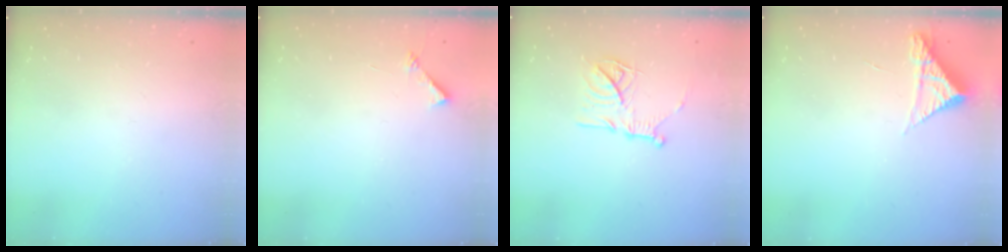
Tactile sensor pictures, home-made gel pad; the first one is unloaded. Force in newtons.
{"total": 5.6, "press": 5.5, "slide": 0.6}
{"total": 14.9, "press": 14.8, "slide": 1.4}
{"total": 4.9, "press": 4.9, "slide": 0.4}